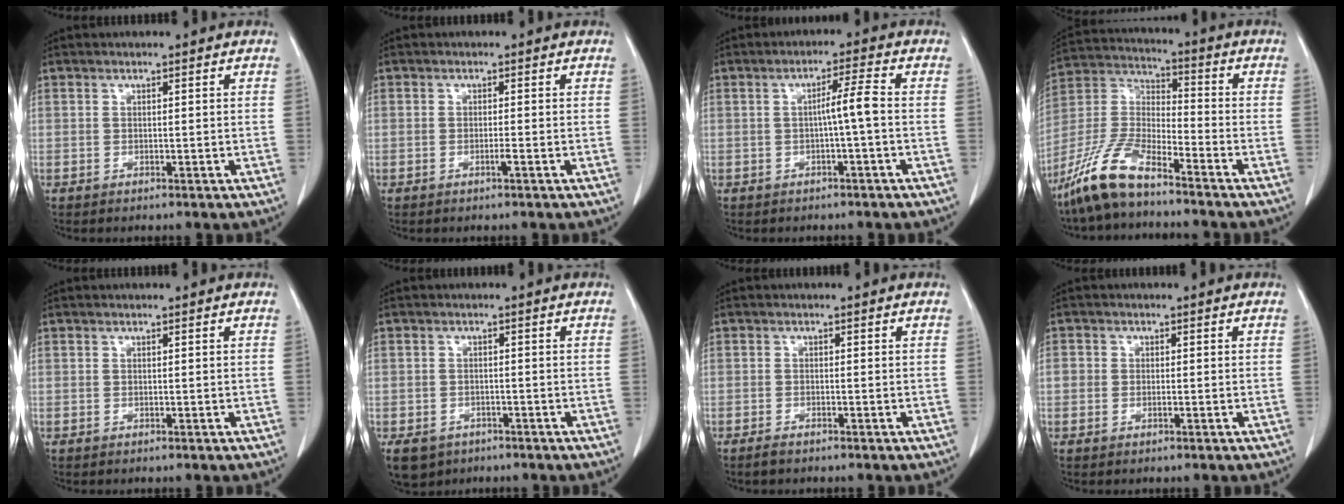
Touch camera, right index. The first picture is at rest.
{"total": 0.9, "force": [-0.4, 0.0, 0.9], "torque": [-0.019, -0.001, -0.006]}
{"total": 3.8, "force": [-0.5, -0.5, 3.7], "torque": [-0.062, 0.007, -0.007]}
{"total": 11.0, "force": [-8.7, 2.3, 6.4], "torque": [-0.147, -0.002, -0.175]}
{"total": 0.0}
{"total": 7.0, "force": [-3.9, 5.5, 1.9], "torque": [-0.042, 0.000, -0.054]}
{"total": 1.1, "force": [-1.0, 0.3, 0.5], "torque": [-0.015, -0.002, -0.016]}
{"total": 1.9, "force": [-0.2, 1.6, 1.0], "torque": [-0.019, 0.006, -0.005]}